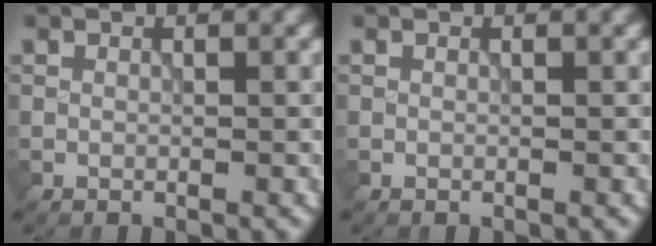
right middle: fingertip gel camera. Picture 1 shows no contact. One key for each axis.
{"total": 0.0}